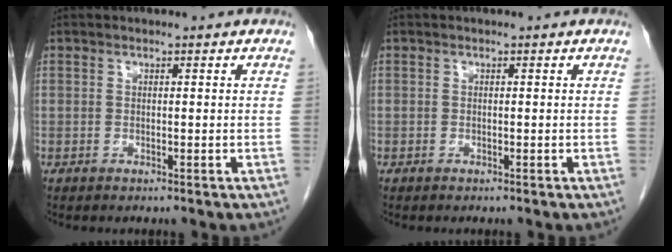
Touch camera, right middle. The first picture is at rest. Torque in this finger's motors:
{"motor_torque": [1.07, -1.07, 0.19, -0.04]}